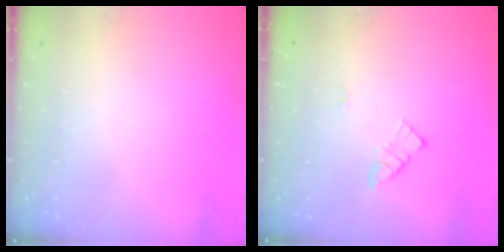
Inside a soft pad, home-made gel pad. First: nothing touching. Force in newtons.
{"total": 3.9, "press": 3.9, "slide": 0.3}